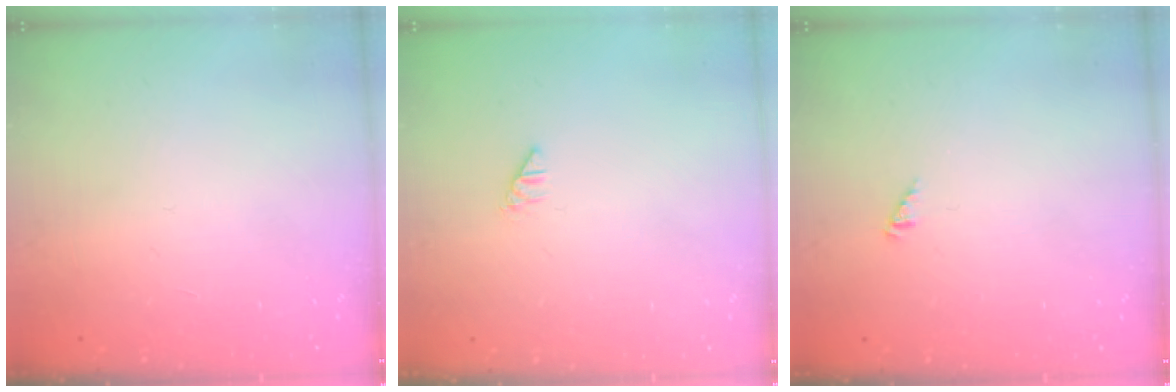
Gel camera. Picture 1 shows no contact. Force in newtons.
{"total": 0.0}
{"total": 0.0}